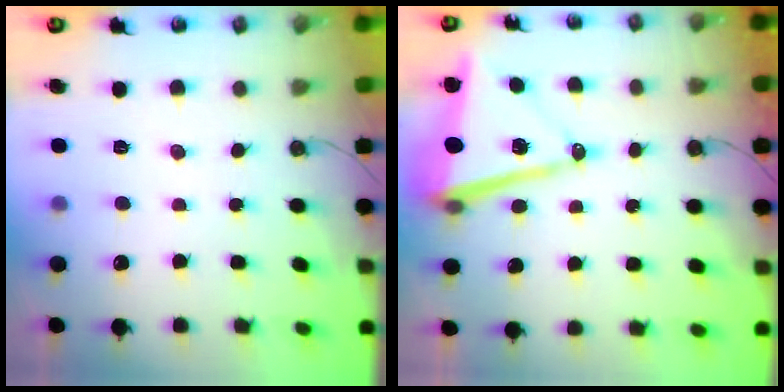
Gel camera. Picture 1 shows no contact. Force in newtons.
{"total": 12.7, "press": 12.4, "slide": 2.3}